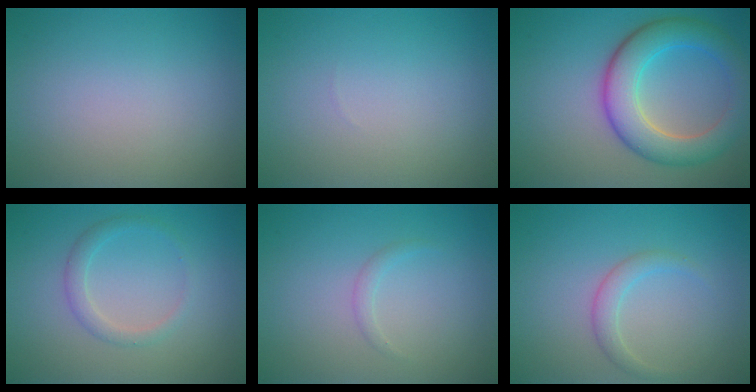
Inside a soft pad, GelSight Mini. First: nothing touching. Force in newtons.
{"total": 0.0}
{"total": 6.9, "press": 6.9, "slide": 0.2}
{"total": 1.7, "press": 1.7, "slide": 0.0}
{"total": 0.8, "press": 0.8, "slide": 0.1}
{"total": 1.7, "press": 1.7, "slide": 0.1}